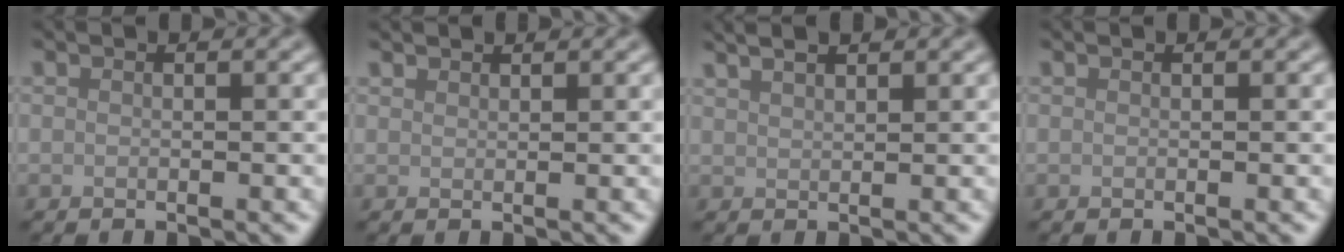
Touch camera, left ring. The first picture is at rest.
{"total": 1.1, "force": [1.1, 0.1, 0.0], "torque": [0.001, 0.002, 0.021]}
{"total": 3.3, "force": [2.4, 1.2, 2.0], "torque": [-0.012, 0.018, 0.021]}
{"total": 0.0}